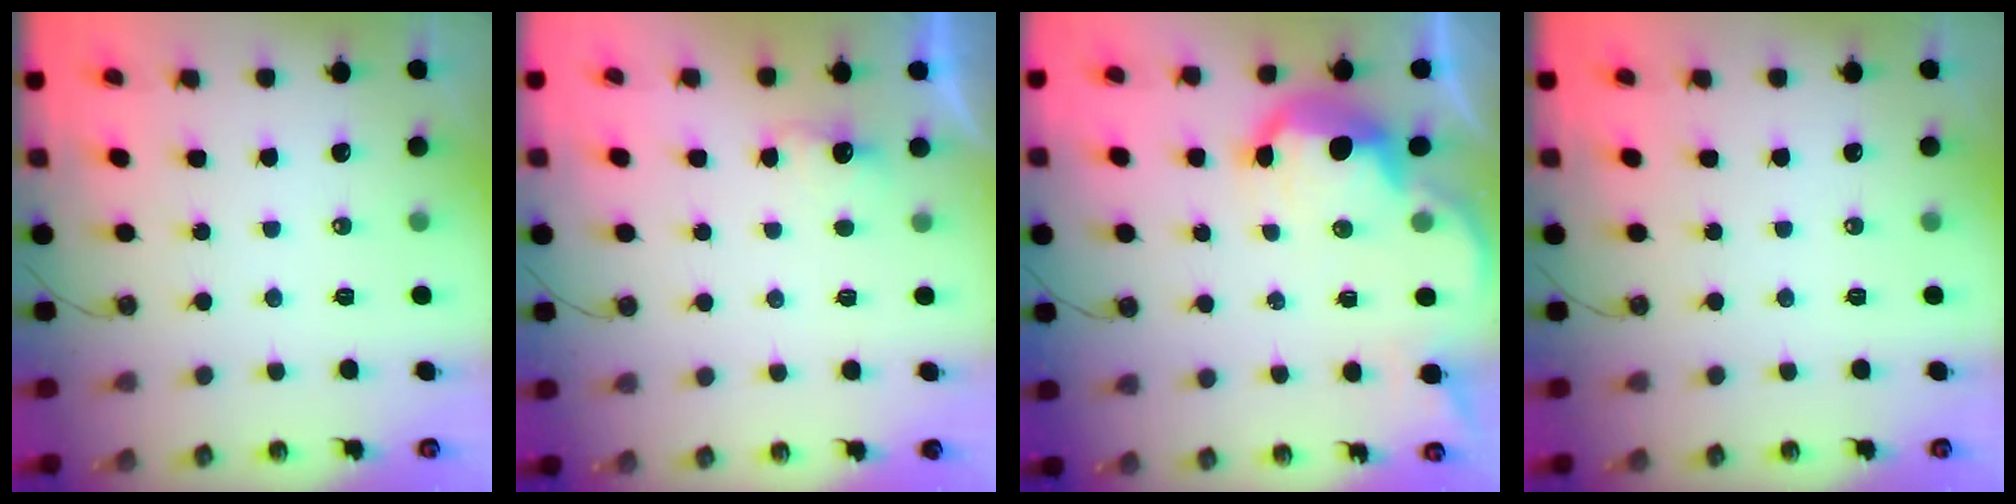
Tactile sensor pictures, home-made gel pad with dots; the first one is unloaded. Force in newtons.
{"total": 2.8, "press": 2.7, "slide": 0.9}
{"total": 8.7, "press": 8.7, "slide": 0.9}
{"total": 0.0}